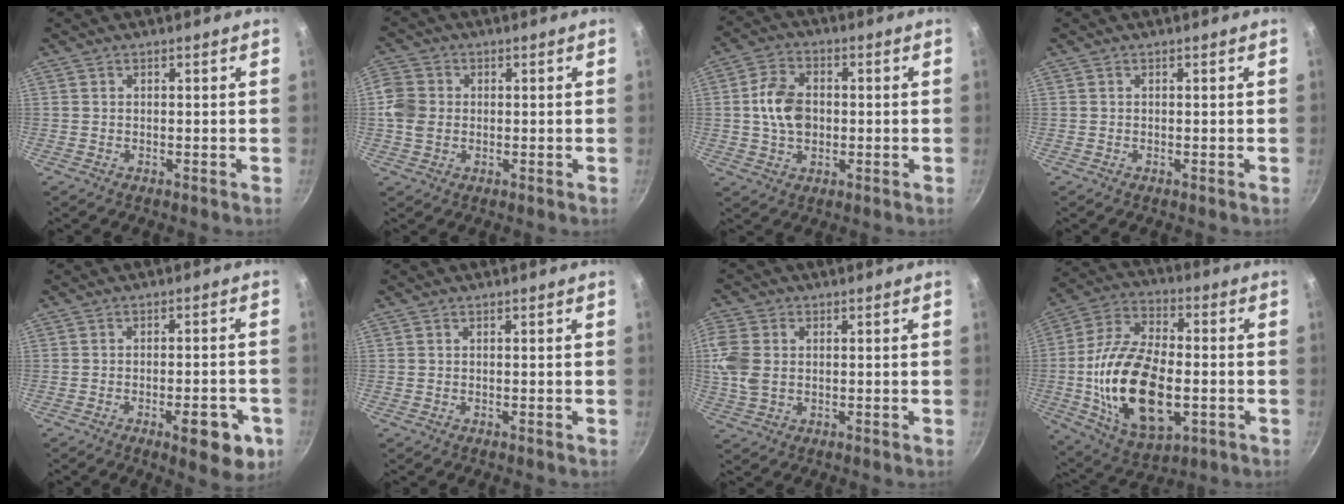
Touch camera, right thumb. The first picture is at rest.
{"total": 5.9, "force": [0.0, 4.9, 3.3], "torque": [-0.071, 0.008, -0.004]}
{"total": 8.9, "force": [0.1, 6.2, 6.4], "torque": [-0.103, 0.010, -0.002]}
{"total": 0.0}
{"total": 8.9, "force": [-4.1, 3.0, 7.3], "torque": [-0.083, 0.015, -0.050]}
{"total": 0.0}
{"total": 7.9, "force": [0.6, 5.5, 5.6], "torque": [-0.145, 0.009, 0.015]}
{"total": 23.2, "force": [-3.6, 12.4, 19.2], "torque": [-0.355, 0.010, -0.051]}